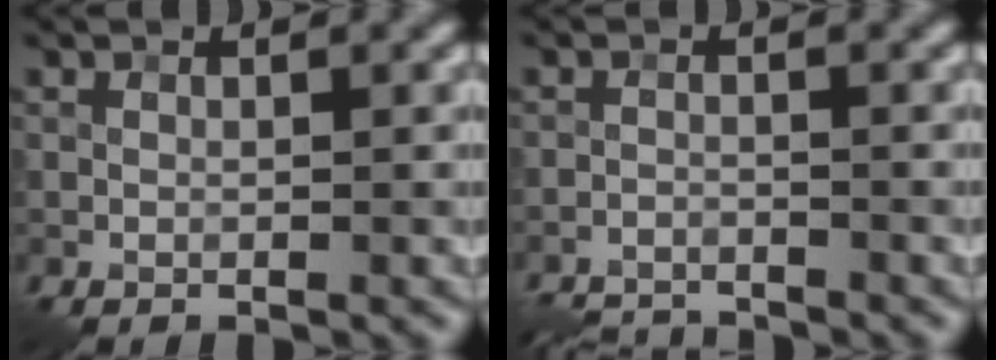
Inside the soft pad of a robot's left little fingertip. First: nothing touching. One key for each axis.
{"total": 4.7, "fx": -4.6, "fy": 0.5, "fz": 0.8, "tx": -0.022, "ty": -0.017, "tz": -0.078}